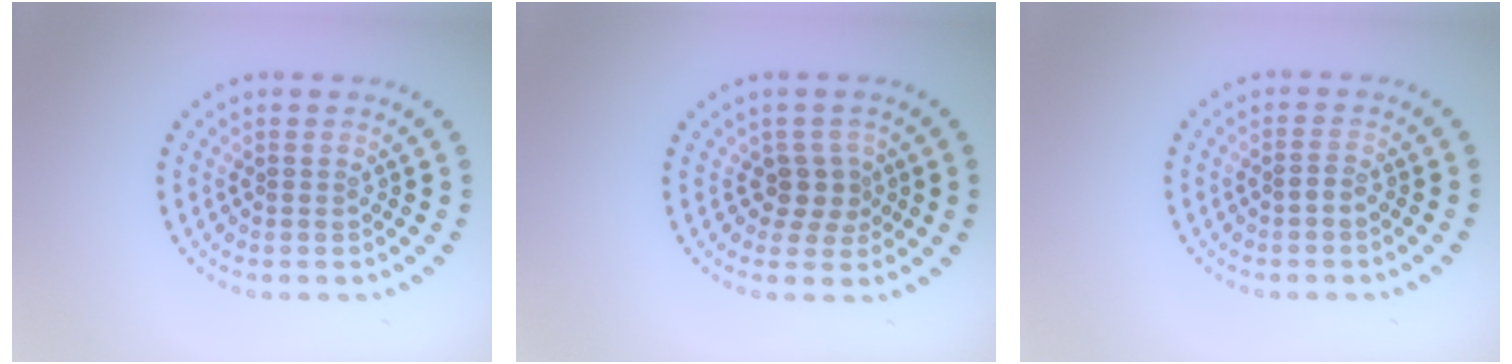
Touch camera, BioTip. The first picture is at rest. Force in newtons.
{"total": 2.2, "press": 1.8, "slide": 1.3}
{"total": 0.9, "press": 0.8, "slide": 0.3}